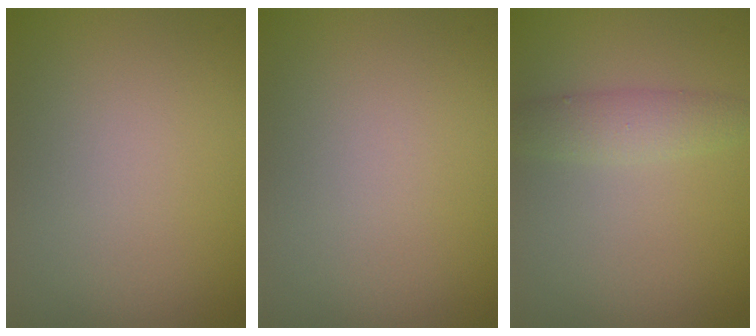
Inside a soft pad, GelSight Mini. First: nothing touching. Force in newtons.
{"total": 0.0}
{"total": 2.4, "press": 2.4, "slide": 0.2}